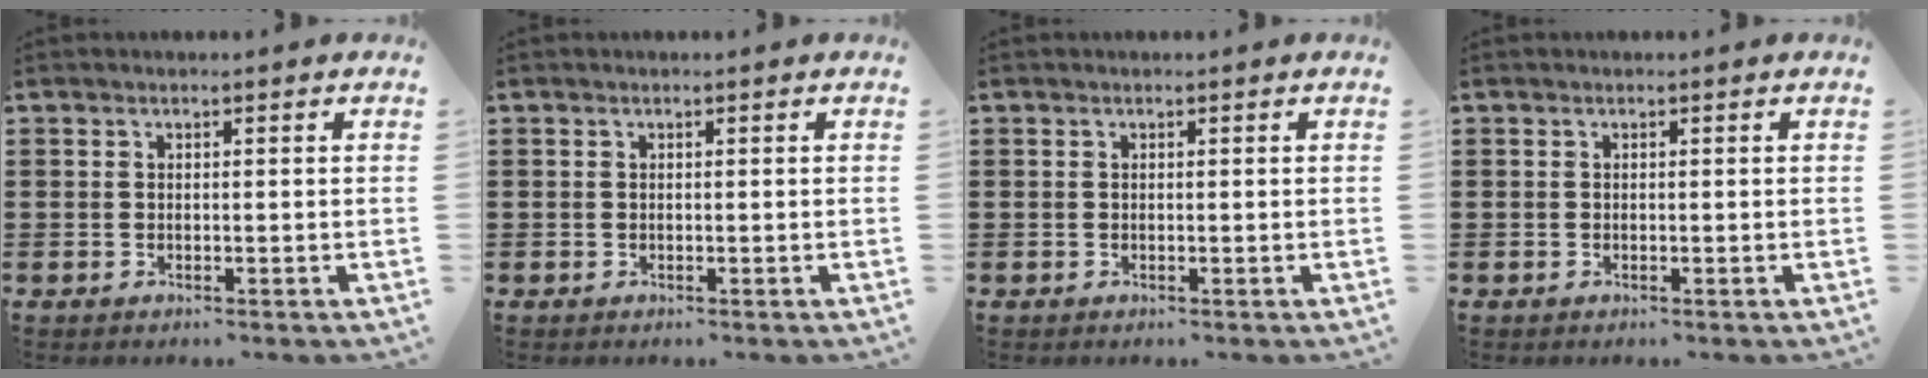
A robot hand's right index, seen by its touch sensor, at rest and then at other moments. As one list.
[{"total": 0.0}, {"total": 0.0}, {"total": 0.0}]